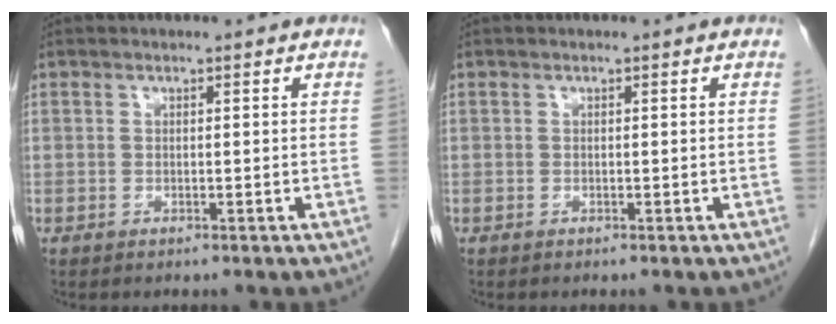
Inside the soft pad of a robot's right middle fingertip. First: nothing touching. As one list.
[{"total": 0.0}]